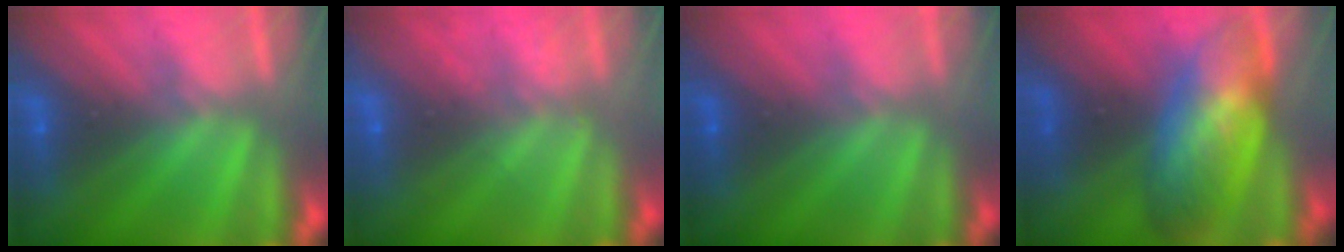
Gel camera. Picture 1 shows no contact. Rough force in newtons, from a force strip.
{"total": 2.1}
{"total": 2.4}
{"total": 8.2}